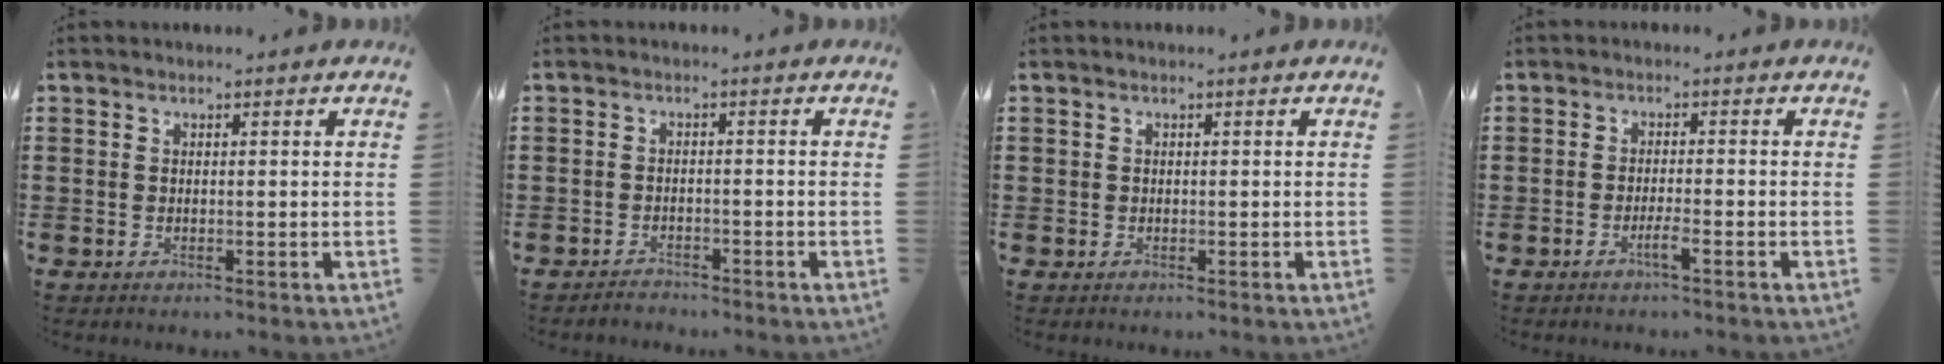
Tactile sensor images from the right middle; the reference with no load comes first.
{"total": 1.6, "force": [-1.6, 0.2, -0.1], "torque": [-0.003, 0.002, -0.036]}
{"total": 0.0}
{"total": 2.0, "force": [-1.3, 0.1, 1.6], "torque": [-0.027, -0.001, -0.024]}